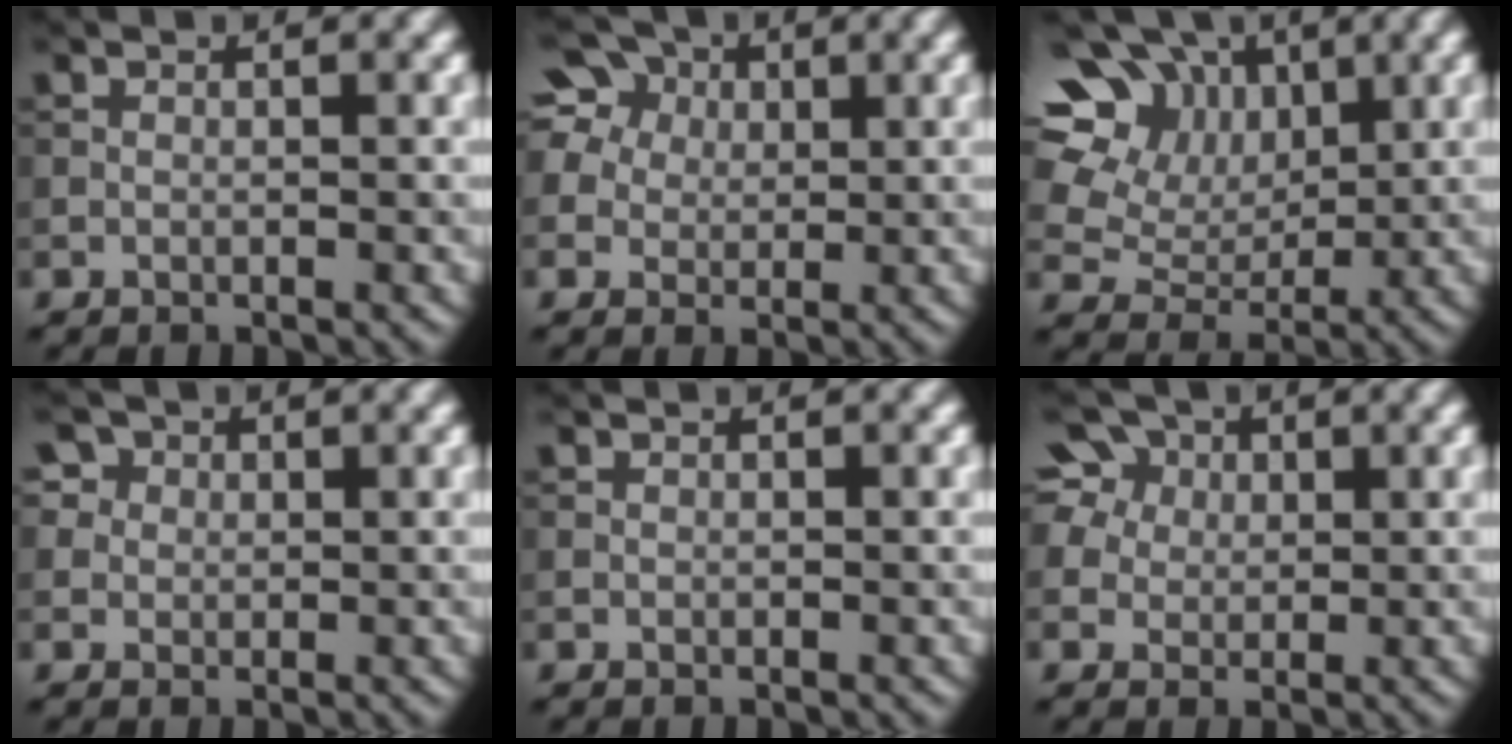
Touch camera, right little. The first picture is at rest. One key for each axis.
{"total": 10.3, "fx": 4.9, "fy": 7.7, "fz": 4.8, "tx": -0.114, "ty": 0.040, "tz": 0.057}
{"total": 15.2, "fx": 7.2, "fy": 11.1, "fz": 7.4, "tx": -0.185, "ty": 0.044, "tz": 0.135}
{"total": 4.6, "fx": 2.4, "fy": 3.5, "fz": 1.7, "tx": -0.037, "ty": 0.013, "tz": 0.024}
{"total": 0.0}
{"total": 9.5, "fx": 4.7, "fy": 7.0, "fz": 4.4, "tx": -0.099, "ty": 0.035, "tz": 0.057}